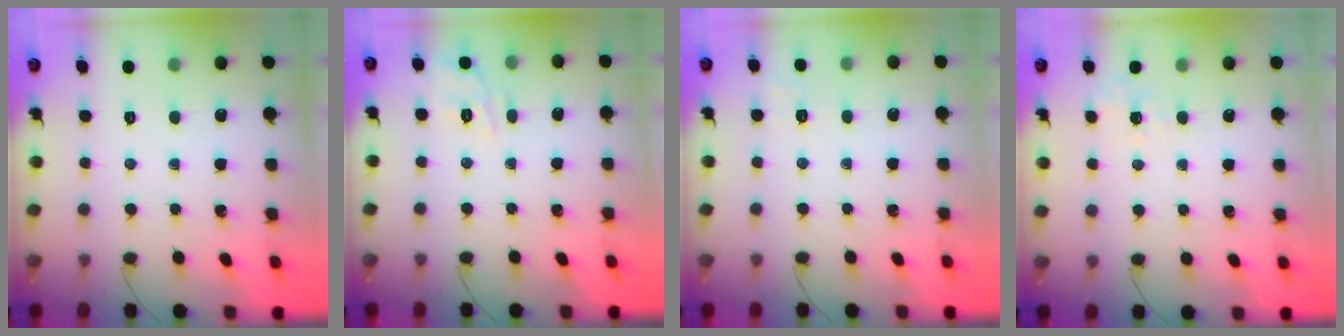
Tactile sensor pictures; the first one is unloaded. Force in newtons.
{"total": 8.7, "press": 8.6, "slide": 1.5}
{"total": 2.2, "press": 0.9, "slide": 2.0}
{"total": 1.9, "press": 1.1, "slide": 1.6}